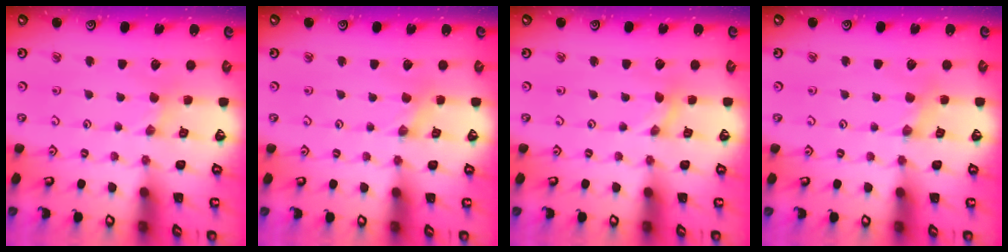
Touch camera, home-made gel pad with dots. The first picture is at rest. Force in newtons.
{"total": 0.0}
{"total": 0.0}
{"total": 2.0, "press": 1.9, "slide": 0.4}